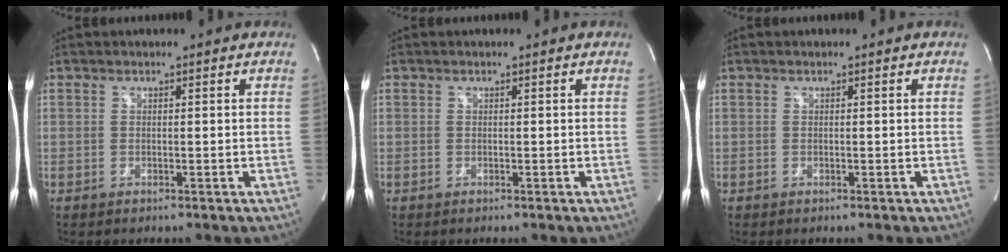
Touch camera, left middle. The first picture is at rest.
{"total": 0.0}
{"total": 0.0}